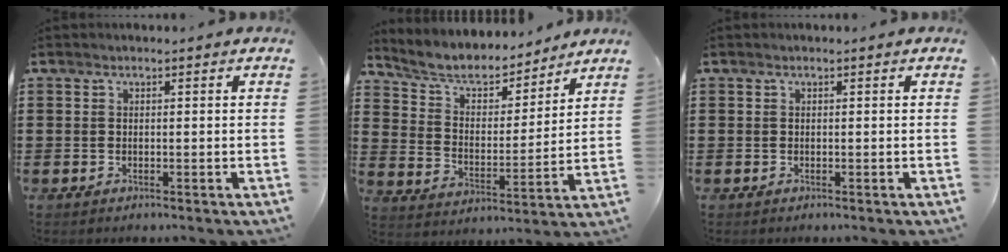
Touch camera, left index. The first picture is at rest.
{"total": 6.2, "force": [5.2, 2.4, 2.2], "torque": [-0.071, -0.027, 0.087]}
{"total": 0.0}